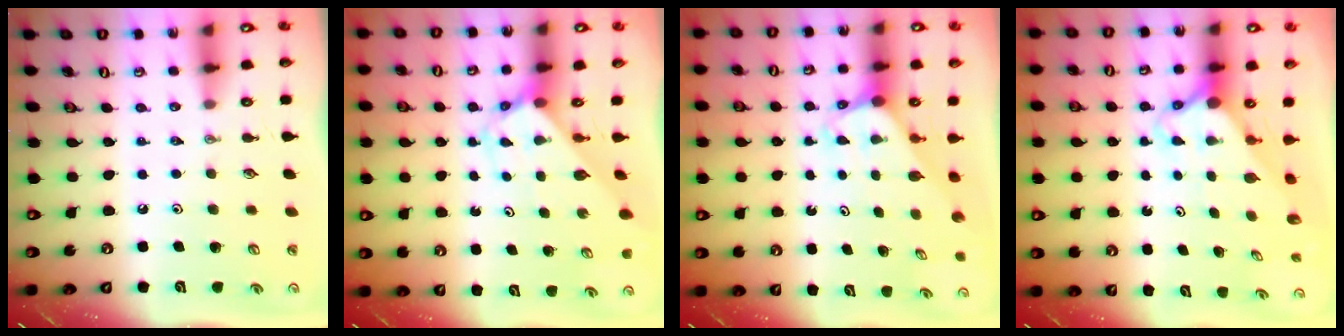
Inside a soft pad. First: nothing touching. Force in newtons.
{"total": 2.9, "press": 2.9, "slide": 0.3}
{"total": 1.8, "press": 1.8, "slide": 0.1}
{"total": 3.0, "press": 3.0, "slide": 0.2}